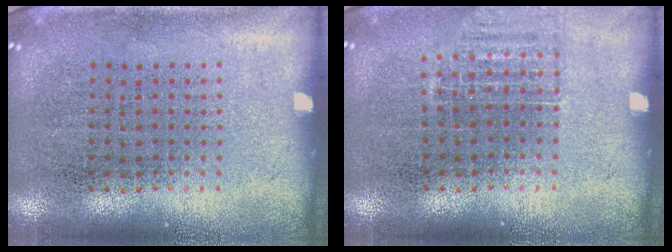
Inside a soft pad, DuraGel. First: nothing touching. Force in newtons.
{"total": 0.9, "press": 0.9, "slide": 0.1}